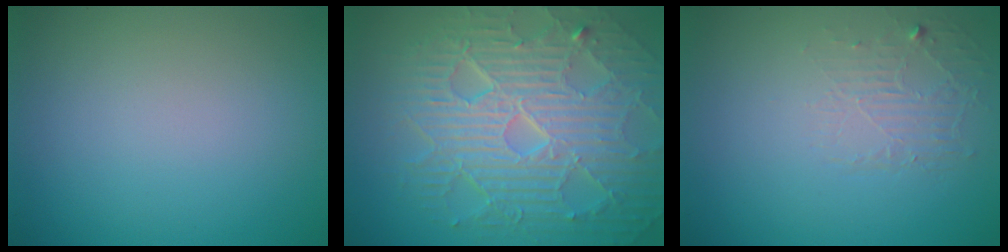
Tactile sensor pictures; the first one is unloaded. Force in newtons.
{"total": 10.4, "press": 6.7, "slide": 8.0}
{"total": 1.8, "press": 0.4, "slide": 1.8}